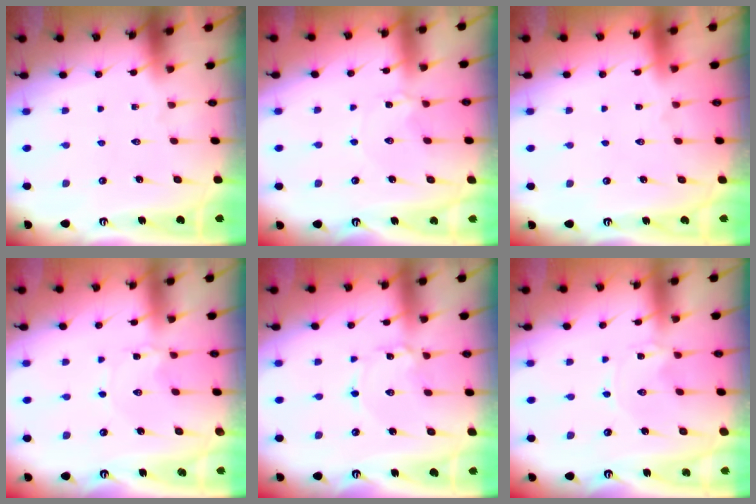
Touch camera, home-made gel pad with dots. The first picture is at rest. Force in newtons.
{"total": 2.2, "press": 2.2, "slide": 0.1}
{"total": 1.4, "press": 1.4, "slide": 0.2}
{"total": 0.6, "press": 0.6, "slide": 0.1}
{"total": 1.2, "press": 1.2, "slide": 0.1}
{"total": 0.0}